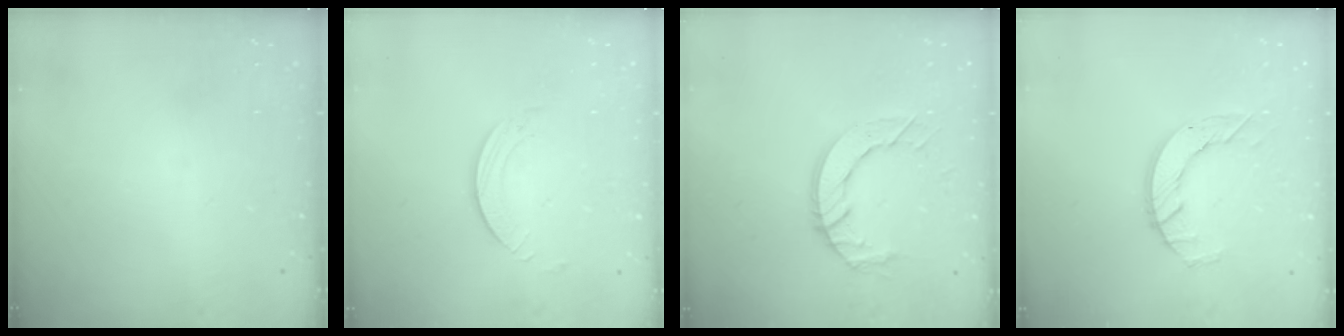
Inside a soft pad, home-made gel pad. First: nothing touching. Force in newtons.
{"total": 1.9, "press": 1.9, "slide": 0.1}
{"total": 9.1, "press": 9.1, "slide": 0.5}
{"total": 5.8, "press": 5.8, "slide": 0.4}